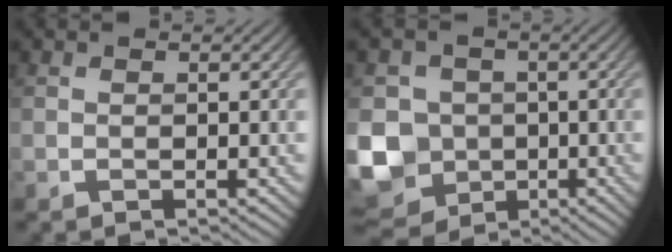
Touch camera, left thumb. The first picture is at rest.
{"total": 12.1, "force": [-2.4, 10.9, 4.7], "torque": [-0.146, -0.032, -0.070]}